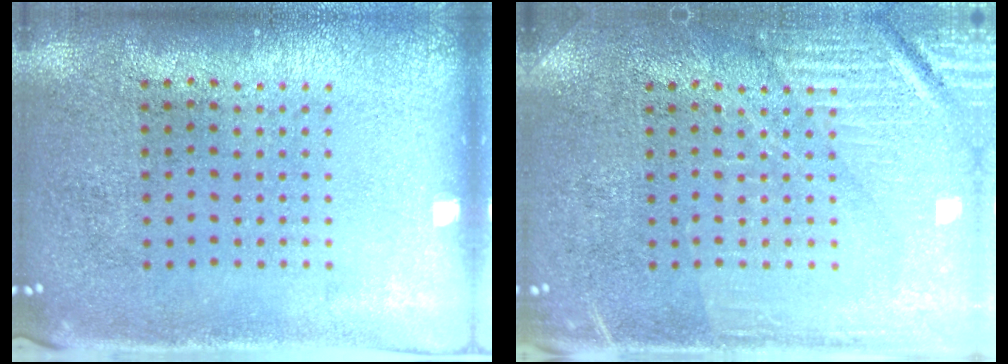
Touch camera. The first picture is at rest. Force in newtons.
{"total": 4.1, "press": 4.1, "slide": 0.7}